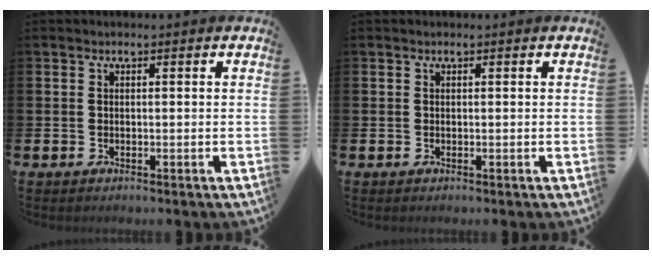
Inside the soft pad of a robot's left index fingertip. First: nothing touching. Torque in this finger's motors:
{"motor_torque": [0.15, -0.25, -0.03, -0.01]}